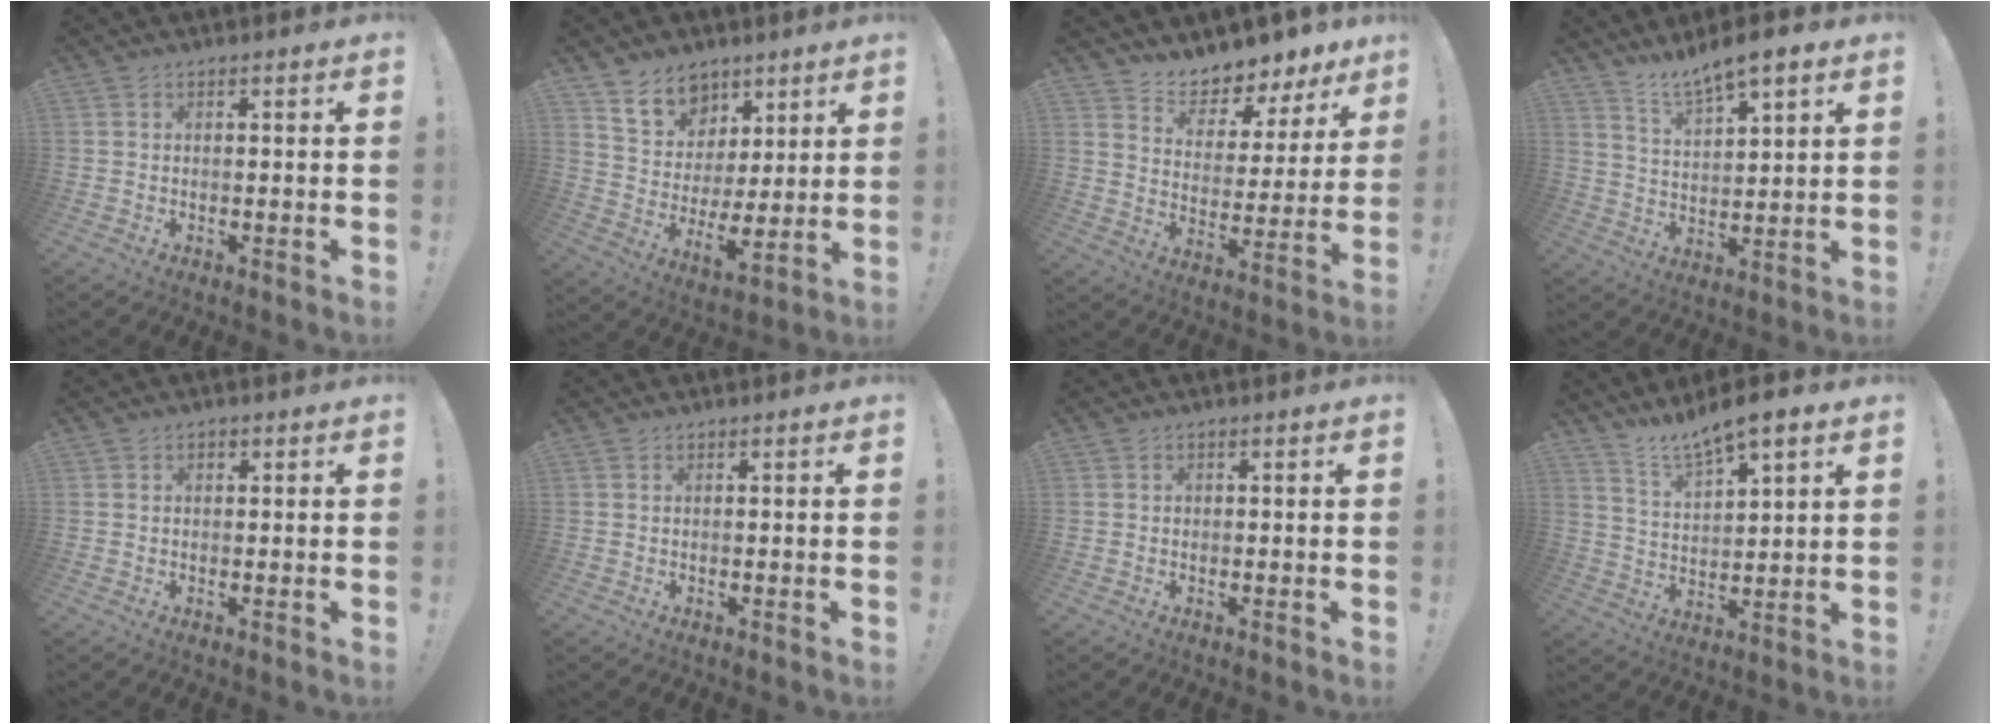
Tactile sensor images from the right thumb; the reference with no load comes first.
{"total": 11.7, "force": [7.2, 8.2, 4.0], "torque": [-0.061, -0.057, 0.145]}
{"total": 8.0, "force": [7.3, 2.7, 1.6], "torque": [-0.022, -0.081, 0.129]}
{"total": 8.5, "force": [7.3, 1.8, 4.0], "torque": [-0.067, -0.049, 0.130]}
{"total": 0.9, "force": [0.2, 0.8, 0.4], "torque": [0.001, 0.001, 0.001]}
{"total": 0.0}
{"total": 0.5, "force": [-0.2, 0.5, 0.0], "torque": [-0.003, 0.003, -0.002]}
{"total": 8.8, "force": [7.6, 1.5, 4.0], "torque": [-0.069, -0.056, 0.136]}